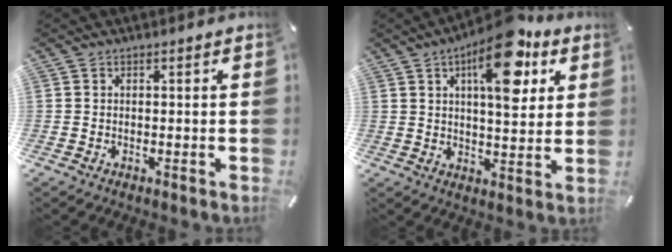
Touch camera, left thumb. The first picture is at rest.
{"total": 16.6, "force": [8.2, 6.6, 12.8], "torque": [-0.193, -0.029, 0.131]}